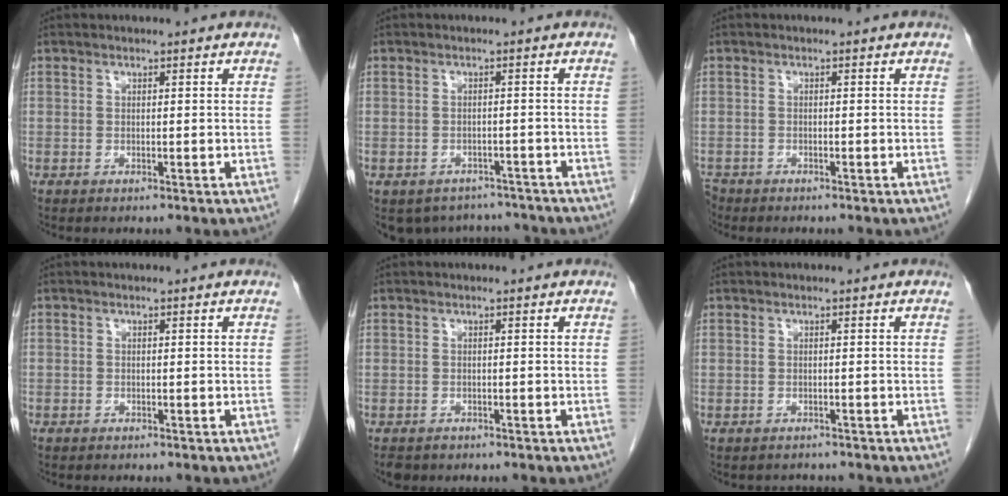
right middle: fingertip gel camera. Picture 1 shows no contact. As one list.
[{"total": 7.6, "force": [-6.8, 3.3, 0.5], "torque": [0.000, 0.011, -0.081]}, {"total": 2.0, "force": [-1.8, 0.9, 0.2], "torque": [-0.010, -0.003, -0.031]}, {"total": 0.8, "force": [-0.5, 0.6, 0.0], "torque": [-0.009, 0.004, -0.011]}, {"total": 2.0, "force": [-1.5, 1.2, 0.3], "torque": [-0.008, 0.000, -0.022]}, {"total": 1.7, "force": [-1.5, 0.7, -0.3], "torque": [-0.003, -0.004, -0.024]}]